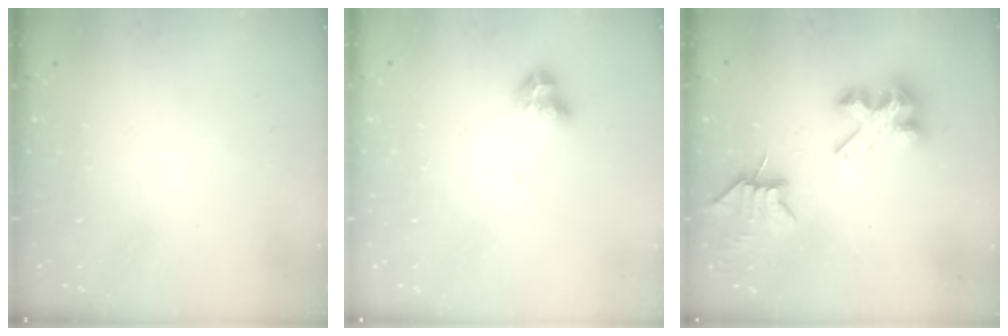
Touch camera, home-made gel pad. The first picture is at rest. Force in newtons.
{"total": 7.9, "press": 7.9, "slide": 0.6}
{"total": 7.3, "press": 7.2, "slide": 0.8}